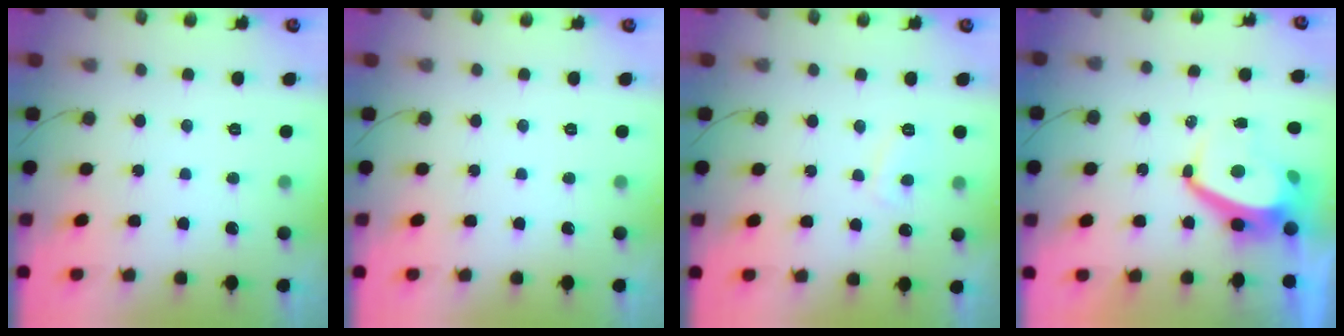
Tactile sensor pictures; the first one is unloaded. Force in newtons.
{"total": 0.0}
{"total": 2.9, "press": 2.9, "slide": 0.1}
{"total": 5.5, "press": 5.5, "slide": 0.4}